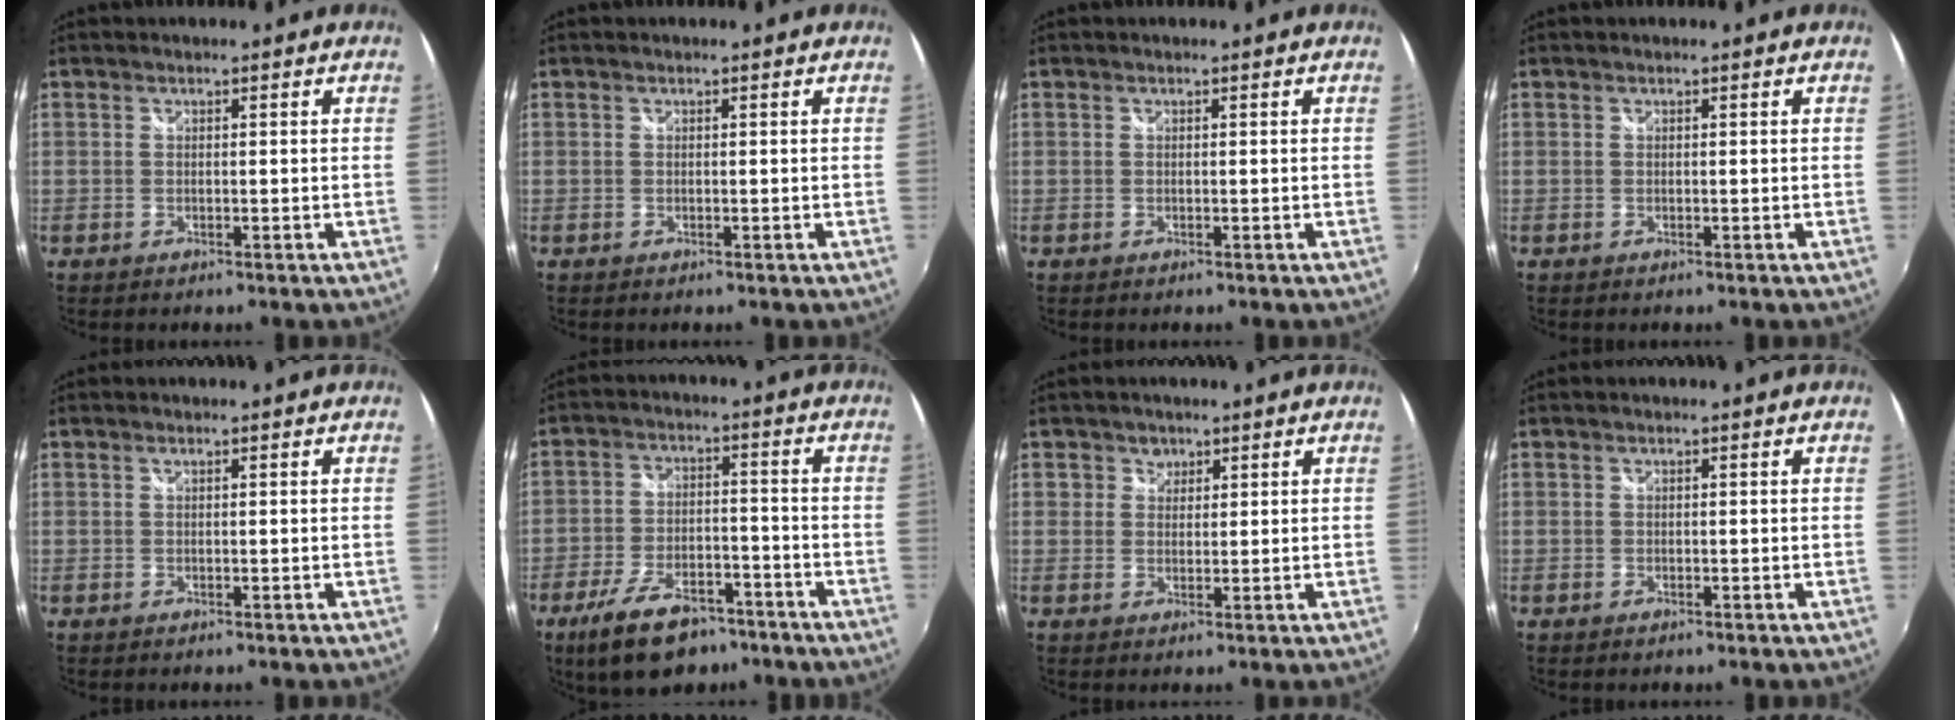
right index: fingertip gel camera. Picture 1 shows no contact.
{"total": 0.0}
{"total": 0.0}
{"total": 0.0}
{"total": 0.0}
{"total": 13.8, "force": [-9.5, 6.2, 7.9], "torque": [-0.169, -0.007, -0.154]}
{"total": 2.2, "force": [0.9, 2.0, 0.1], "torque": [0.006, 0.009, 0.013]}
{"total": 0.5, "force": [-0.4, 0.3, 0.1], "torque": [-0.004, -0.003, -0.010]}